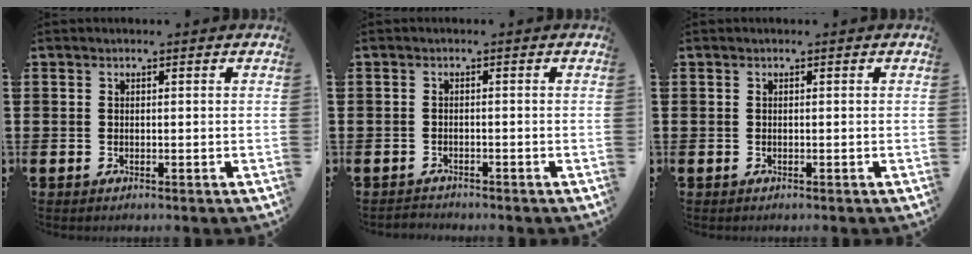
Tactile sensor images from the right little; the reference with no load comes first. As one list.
[{"total": 0.9, "force": [-0.9, 0.1, -0.4], "torque": [-0.003, 0.001, -0.015]}, {"total": 0.0}]